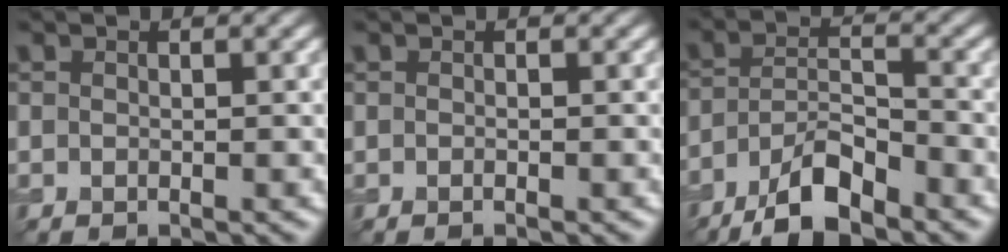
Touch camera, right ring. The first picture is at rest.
{"total": 0.0}
{"total": 6.4, "force": [-4.8, 1.8, 3.9], "torque": [-0.067, 0.003, -0.090]}